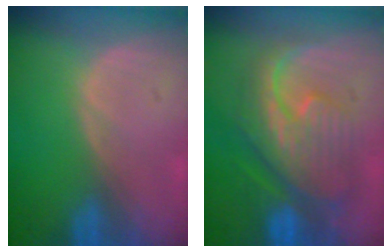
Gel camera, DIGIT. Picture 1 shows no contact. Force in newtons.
{"total": 10.3, "press": 10.2, "slide": 0.9}